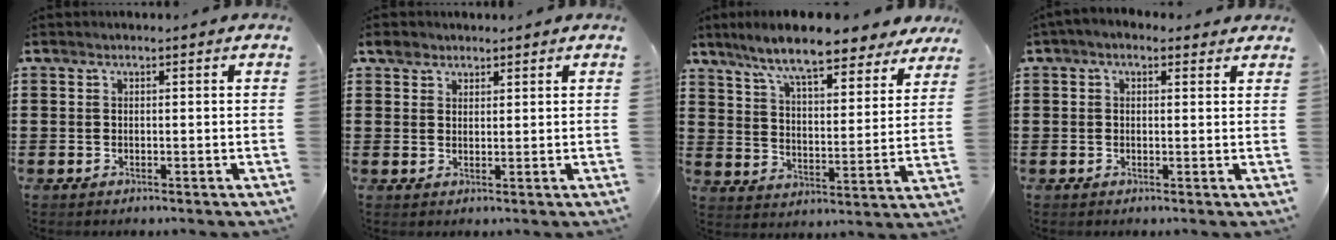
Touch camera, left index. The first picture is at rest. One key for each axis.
{"total": 2.6, "fx": 2.0, "fy": 1.6, "fz": 0.3, "tx": -0.007, "ty": 0.005, "tz": 0.038}
{"total": 9.7, "fx": 8.5, "fy": 0.9, "fz": 4.7, "tx": -0.123, "ty": -0.040, "tz": 0.147}
{"total": 1.9, "fx": 1.0, "fy": 1.2, "fz": 1.0, "tx": -0.023, "ty": 0.009, "tz": 0.017}